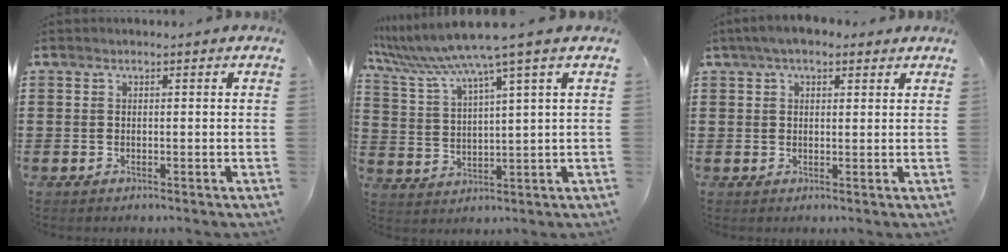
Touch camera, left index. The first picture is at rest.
{"total": 7.1, "force": [5.3, -0.9, 4.6], "torque": [-0.117, -0.037, 0.084]}
{"total": 3.6, "force": [2.5, 1.5, 2.2], "torque": [-0.049, 0.007, 0.045]}